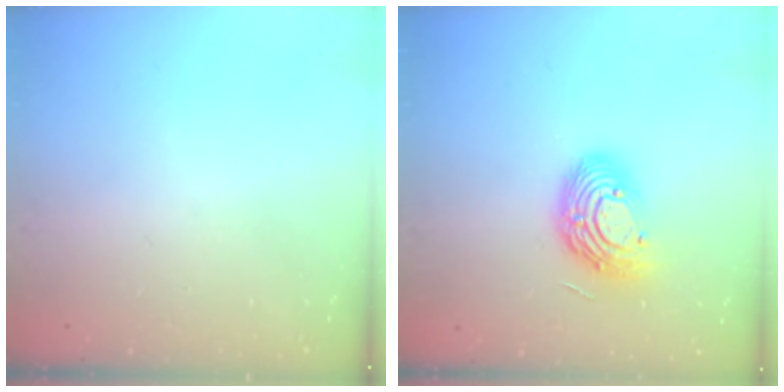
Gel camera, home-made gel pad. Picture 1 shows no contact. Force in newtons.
{"total": 13.0, "press": 12.9, "slide": 1.0}